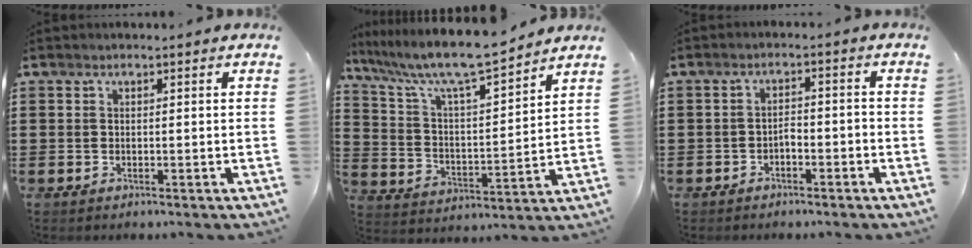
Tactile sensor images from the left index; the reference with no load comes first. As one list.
[{"total": 9.2, "force": [8.1, 0.6, 4.4], "torque": [-0.121, -0.051, 0.134]}, {"total": 2.2, "force": [-1.6, 0.7, 1.3], "torque": [-0.030, 0.006, -0.035]}]